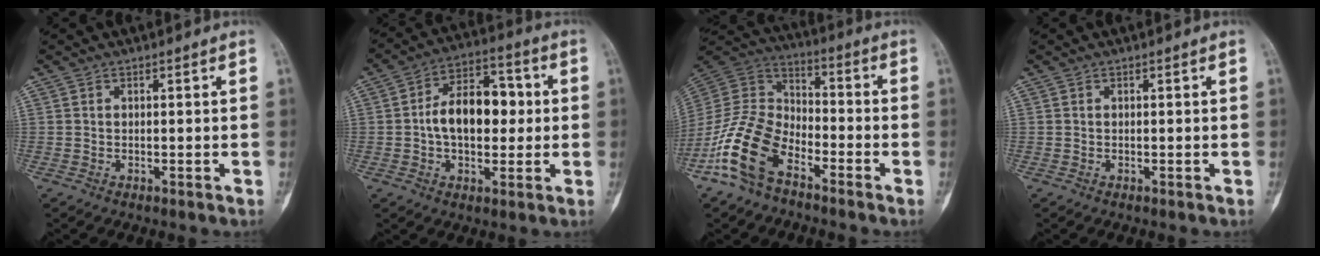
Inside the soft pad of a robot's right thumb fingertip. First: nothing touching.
{"total": 13.1, "force": [0.2, 8.1, 10.2], "torque": [-0.135, 0.029, -0.003]}
{"total": 14.5, "force": [-8.4, 8.2, 8.5], "torque": [-0.169, 0.059, -0.178]}
{"total": 0.0}